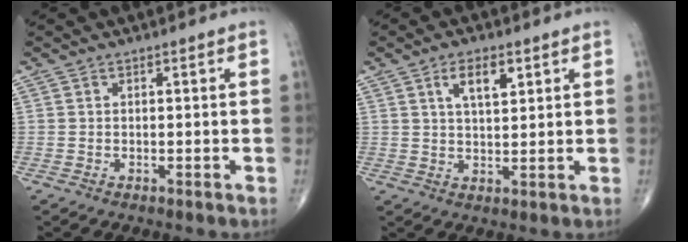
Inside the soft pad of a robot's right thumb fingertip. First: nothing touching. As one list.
[{"total": 5.7, "force": [2.7, 2.5, 4.4], "torque": [-0.063, -0.013, 0.045]}]